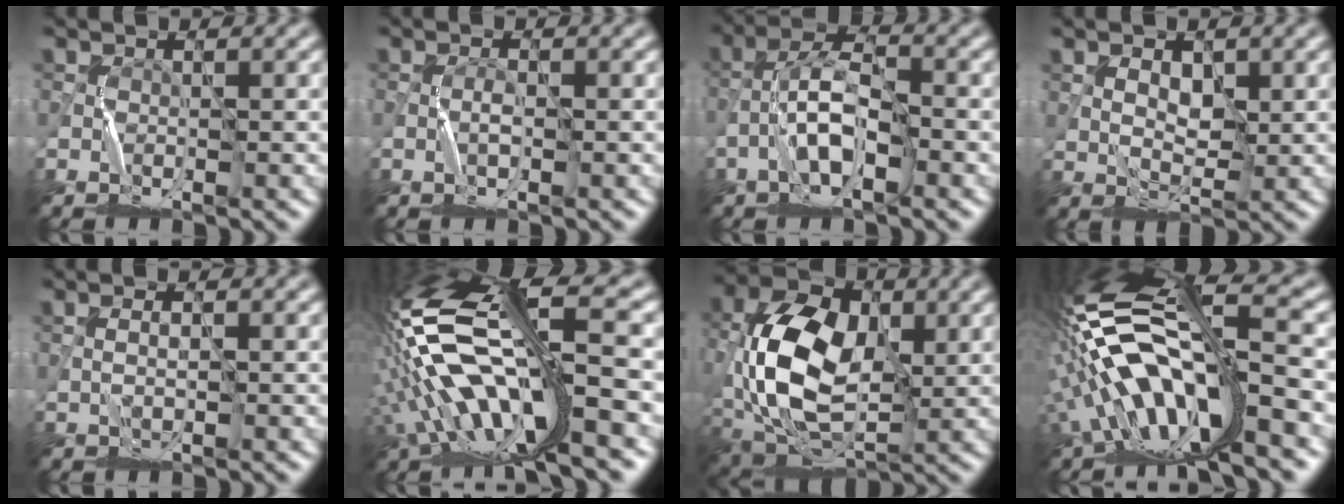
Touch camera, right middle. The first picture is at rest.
{"total": 0.8, "force": [-0.1, 0.0, 0.8], "torque": [-0.013, 0.003, 0.000]}
{"total": 4.9, "force": [-1.8, 1.7, 4.2], "torque": [-0.083, 0.015, -0.036]}
{"total": 2.3, "force": [1.2, 1.1, 1.7], "torque": [-0.025, -0.004, 0.026]}
{"total": 0.6, "force": [0.2, -0.2, 0.6], "torque": [-0.009, 0.003, 0.005]}
{"total": 15.4, "force": [-1.7, 4.4, 14.6], "torque": [-0.307, 0.016, -0.020]}
{"total": 12.3, "force": [0.7, 7.6, 9.6], "torque": [-0.207, 0.009, 0.010]}
{"total": 14.5, "force": [-3.1, 4.5, 13.4], "torque": [-0.260, 0.023, -0.047]}